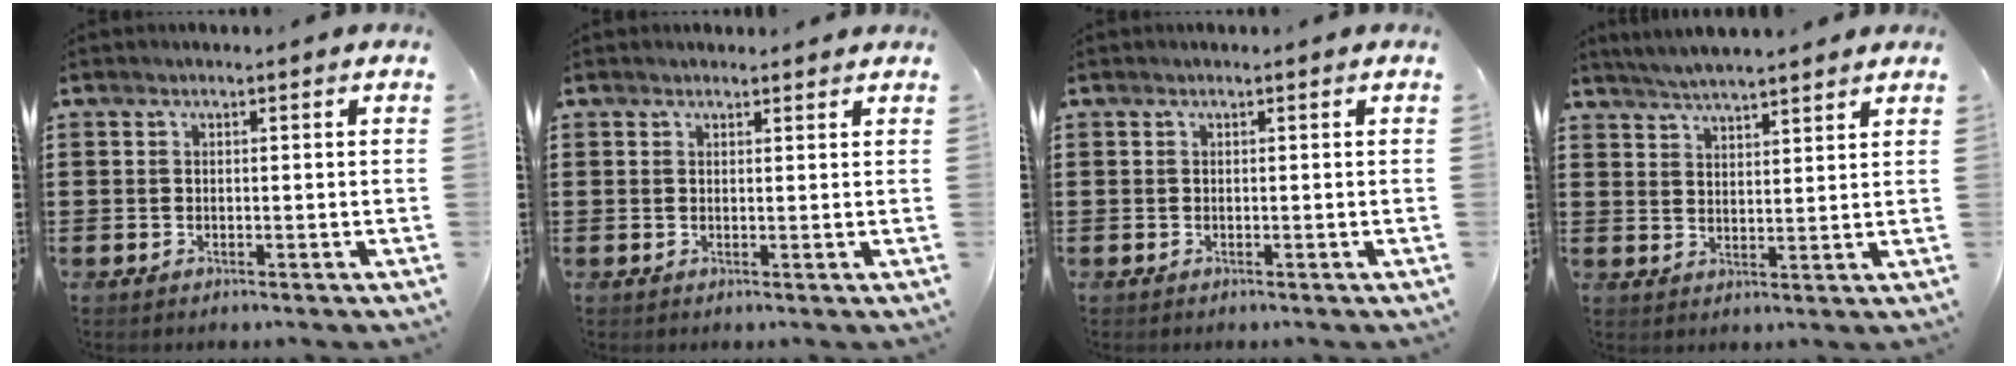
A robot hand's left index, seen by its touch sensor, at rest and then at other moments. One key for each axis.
{"total": 1.0, "fx": 0.9, "fy": 0.3, "fz": 0.1, "tx": -0.004, "ty": 0.001, "tz": 0.018}
{"total": 0.0}
{"total": 4.0, "fx": 3.9, "fy": -0.3, "fz": 0.9, "tx": -0.030, "ty": -0.012, "tz": 0.069}